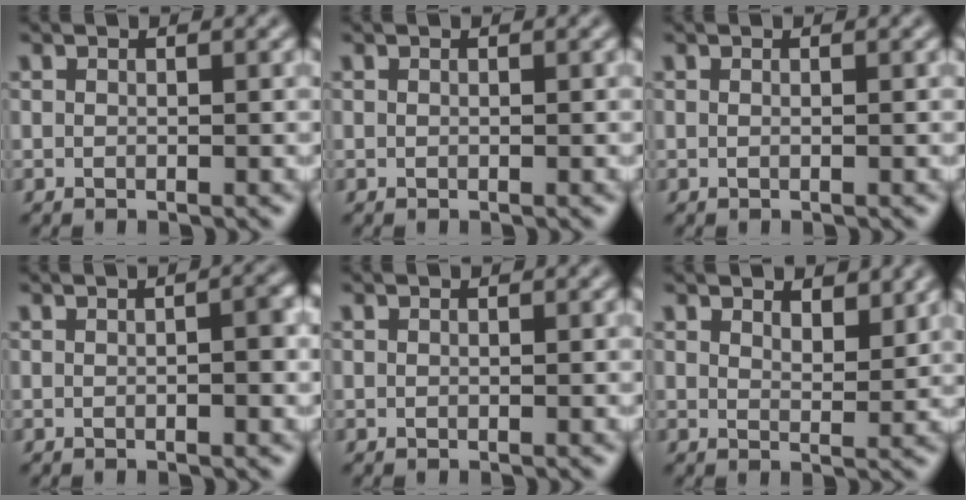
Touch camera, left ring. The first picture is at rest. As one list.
[{"total": 0.0}, {"total": 0.0}, {"total": 2.4, "force": [0.1, 0.5, 2.4], "torque": [-0.029, 0.005, 0.001]}, {"total": 0.0}, {"total": 2.6, "force": [2.2, 0.8, 1.2], "torque": [-0.018, -0.003, 0.035]}]